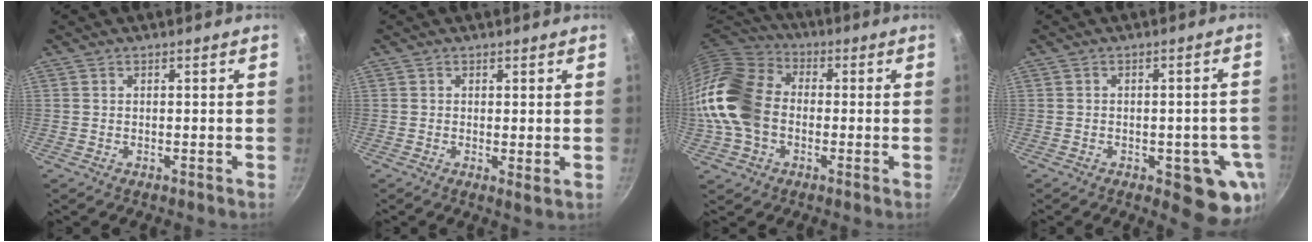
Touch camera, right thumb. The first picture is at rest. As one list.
[{"total": 1.7, "force": [0.4, 0.7, 1.5], "torque": [-0.025, -0.010, 0.004]}, {"total": 17.3, "force": [-1.8, 13.1, 11.2], "torque": [-0.208, 0.035, -0.047]}, {"total": 10.7, "force": [-3.6, 5.1, 8.7], "torque": [-0.051, 0.007, -0.043]}]